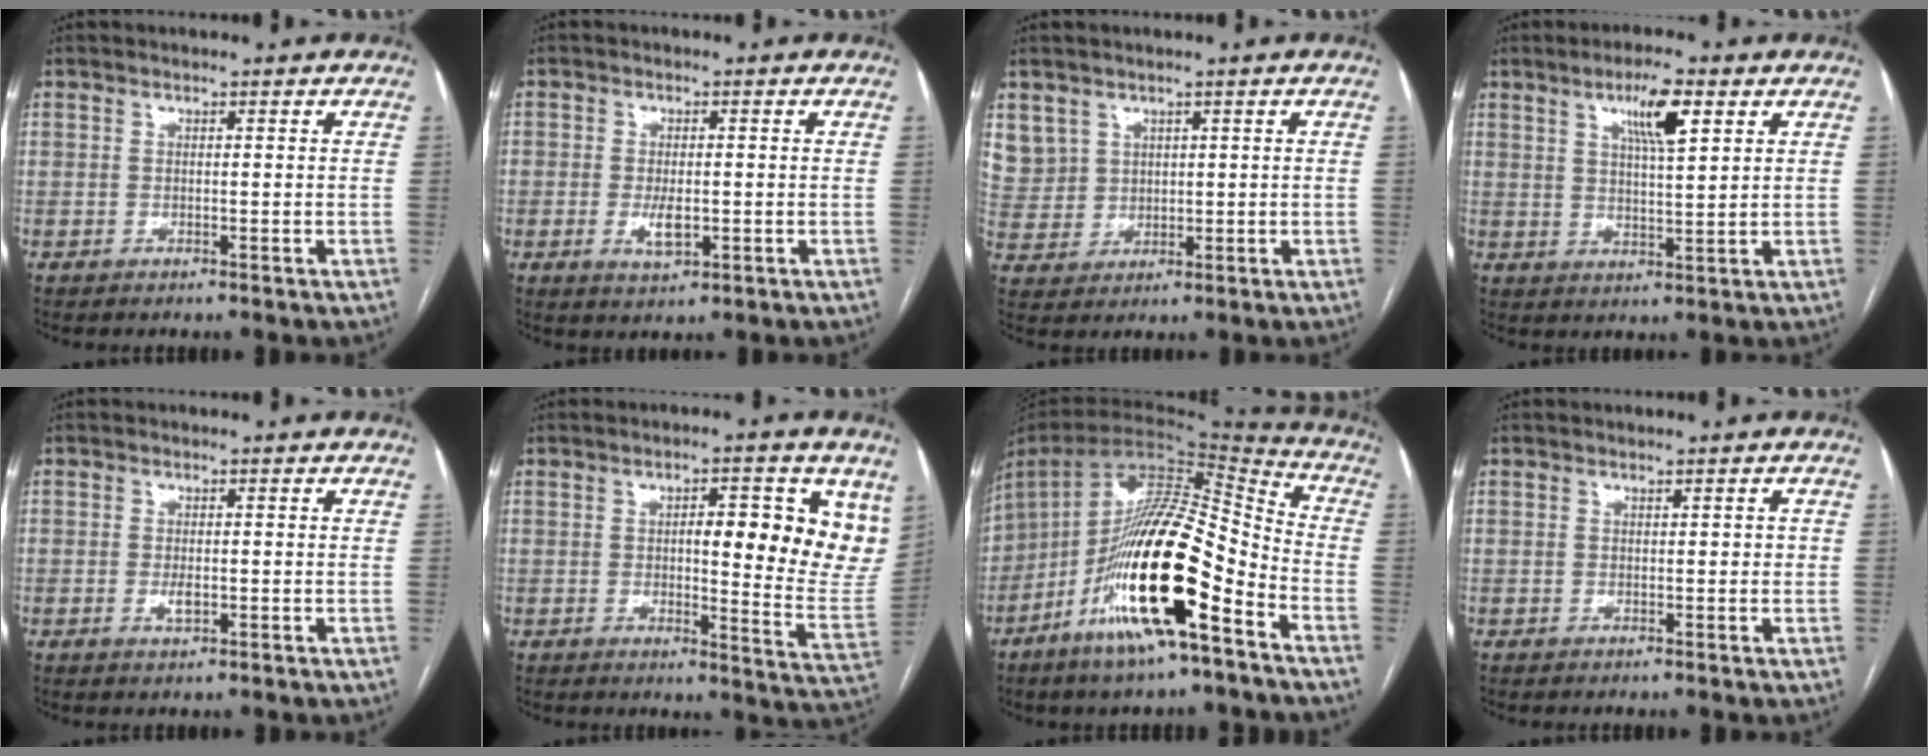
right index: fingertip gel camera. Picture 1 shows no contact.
{"total": 3.7, "force": [-0.9, 1.8, 3.1], "torque": [-0.054, -0.002, -0.011]}
{"total": 7.7, "force": [3.7, 6.8, 0.6], "torque": [-0.026, 0.018, 0.092]}
{"total": 7.0, "force": [3.5, 1.1, 6.0], "torque": [-0.106, 0.002, 0.058]}
{"total": 1.8, "force": [-0.5, 0.8, 1.6], "torque": [-0.028, 0.000, -0.006]}
{"total": 14.2, "force": [5.2, 3.7, 12.7], "torque": [-0.143, -0.010, 0.062]}
{"total": 20.5, "force": [-9.3, 4.0, 17.8], "torque": [-0.321, -0.006, -0.158]}
{"total": 1.1, "force": [0.2, 0.6, 0.8], "torque": [-0.011, 0.007, 0.004]}